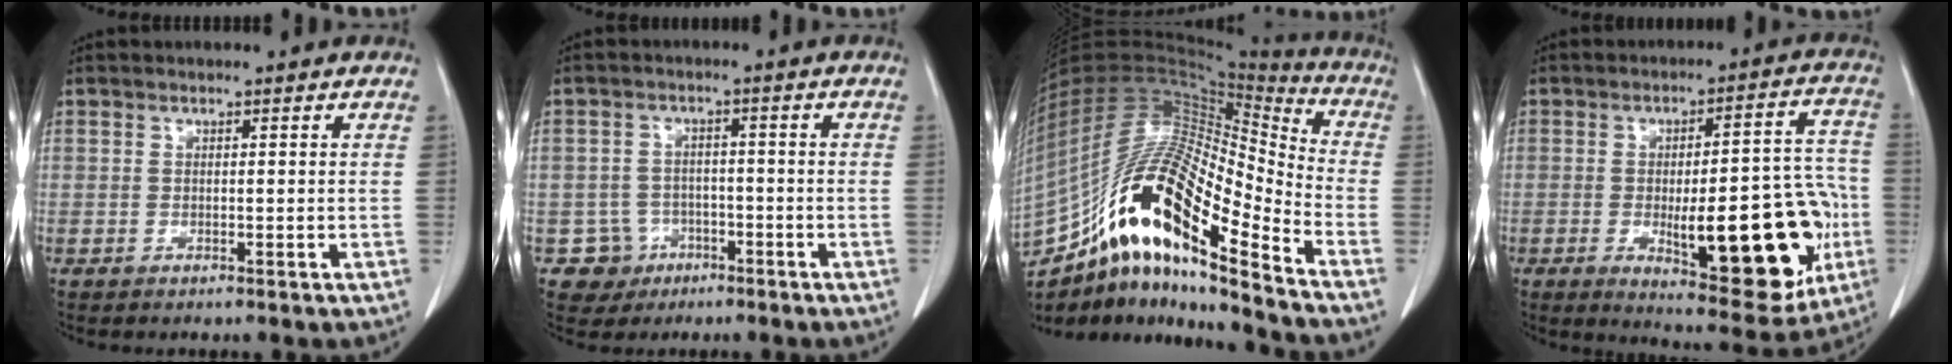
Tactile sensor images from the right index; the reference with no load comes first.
{"total": 4.8, "force": [-2.1, 4.3, -0.2], "torque": [0.009, 0.013, -0.027]}
{"total": 26.0, "force": [-15.5, 5.2, 20.3], "torque": [-0.407, -0.006, -0.278]}
{"total": 21.2, "force": [-5.3, 6.4, 19.5], "torque": [-0.205, 0.015, -0.051]}